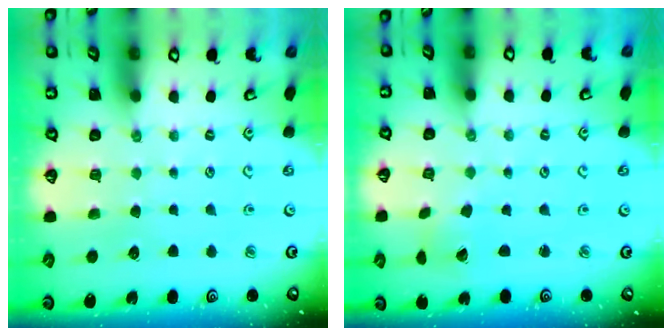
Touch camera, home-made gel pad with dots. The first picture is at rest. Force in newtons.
{"total": 2.1, "press": 2.1, "slide": 0.3}